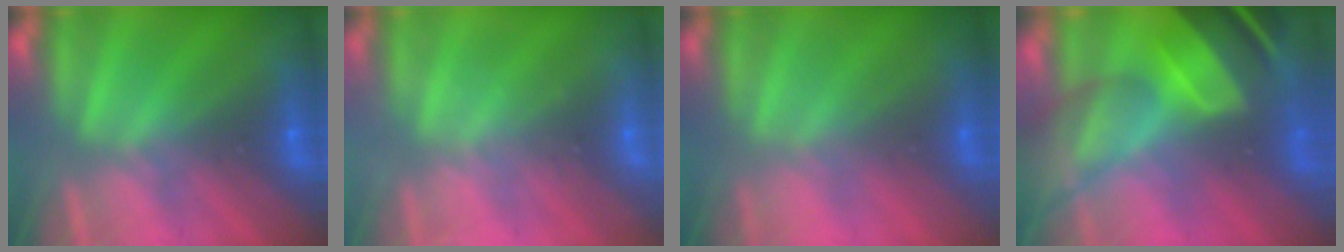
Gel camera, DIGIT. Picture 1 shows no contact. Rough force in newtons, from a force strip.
{"total": 2.4}
{"total": 2.4}
{"total": 9.3}